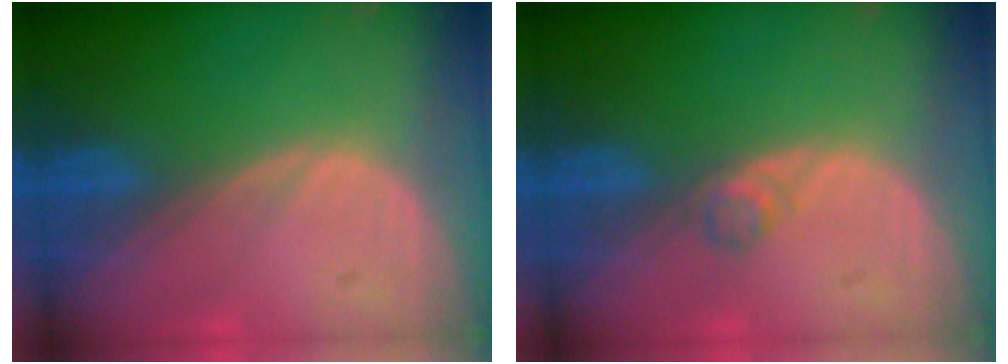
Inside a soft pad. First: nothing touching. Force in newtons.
{"total": 1.4, "press": 1.4, "slide": 0.1}